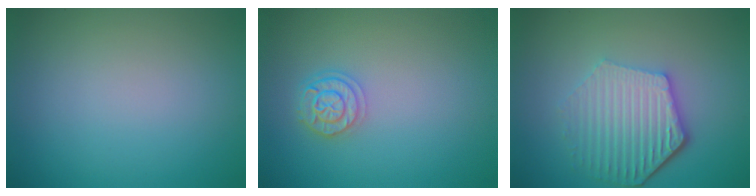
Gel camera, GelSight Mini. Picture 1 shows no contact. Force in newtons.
{"total": 2.5, "press": 2.1, "slide": 1.3}
{"total": 5.8, "press": 4.4, "slide": 3.8}